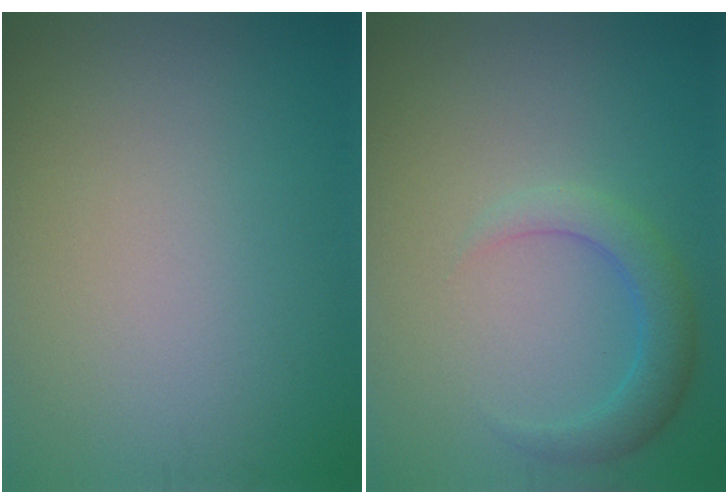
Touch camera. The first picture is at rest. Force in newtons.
{"total": 2.9, "press": 2.9, "slide": 0.1}